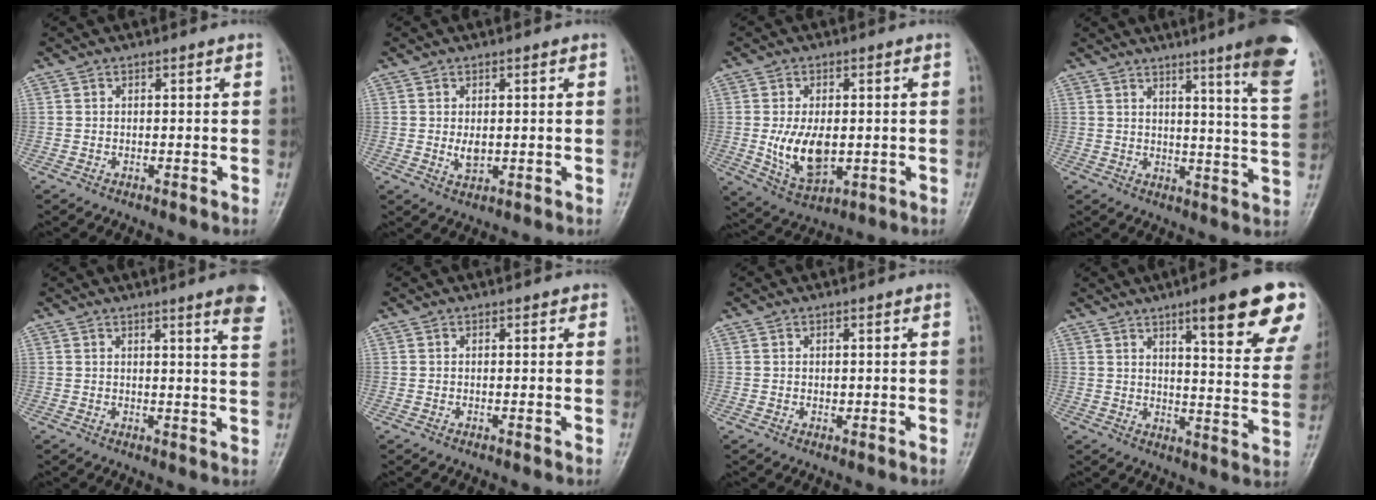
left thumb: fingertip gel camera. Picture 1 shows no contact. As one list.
[{"total": 2.4, "force": [0.3, 1.5, 1.9], "torque": [-0.030, -0.008, 0.010]}, {"total": 9.7, "force": [-0.6, 5.7, 7.9], "torque": [-0.132, -0.012, 0.002]}, {"total": 14.5, "force": [8.8, 0.7, 11.5], "torque": [-0.137, -0.050, 0.103]}, {"total": 7.3, "force": [4.8, 0.3, 5.4], "torque": [-0.055, -0.021, 0.048]}, {"total": 0.8, "force": [0.5, 0.5, 0.3], "torque": [0.000, -0.002, 0.001]}, {"total": 0.8, "force": [0.2, 0.6, 0.4], "torque": [-0.002, -0.001, 0.003]}, {"total": 19.3, "force": [11.3, 3.3, 15.3], "torque": [-0.172, -0.045, 0.142]}]